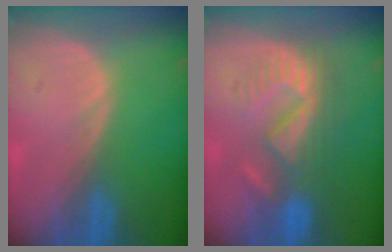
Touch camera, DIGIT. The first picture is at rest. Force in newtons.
{"total": 8.6, "press": 8.2, "slide": 2.6}